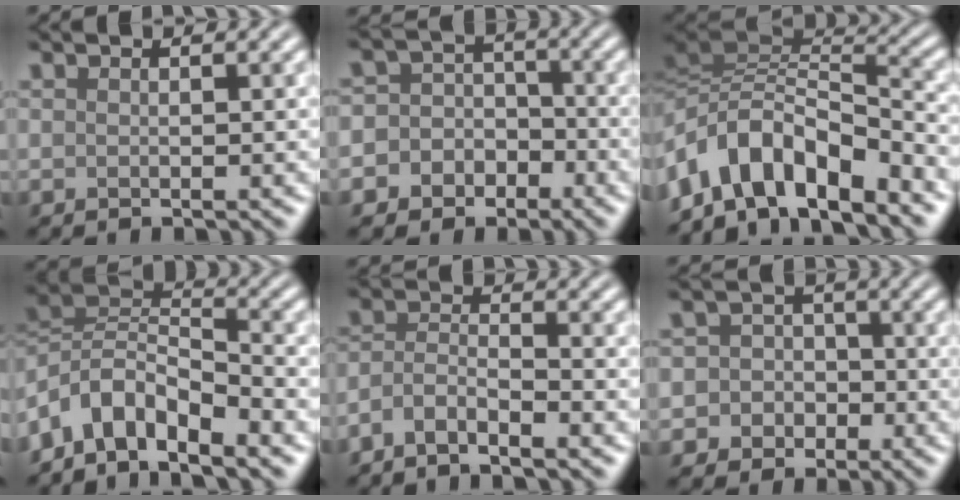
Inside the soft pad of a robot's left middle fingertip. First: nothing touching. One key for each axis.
{"total": 7.3, "fx": -3.3, "fy": 6.5, "fz": 1.1, "tx": -0.009, "ty": 0.004, "tz": -0.078}
{"total": 8.6, "fx": -4.2, "fy": 4.0, "fz": 6.4, "tx": -0.091, "ty": 0.013, "tz": -0.084}
{"total": 6.7, "fx": -4.1, "fy": 3.0, "fz": 4.3, "tx": -0.067, "ty": 0.009, "tz": -0.093}
{"total": 2.8, "fx": -2.2, "fy": 0.7, "fz": 1.6, "tx": -0.034, "ty": 0.002, "tz": -0.054}
{"total": 4.9, "fx": -1.4, "fy": 4.6, "fz": 0.9, "tx": 0.012, "ty": 0.011, "tz": -0.045}